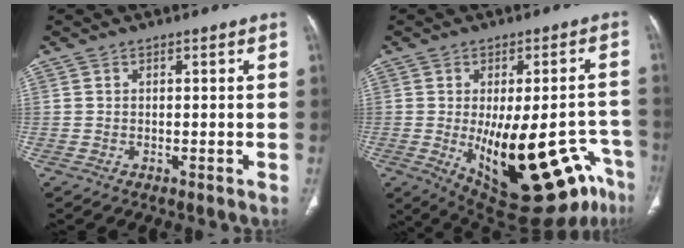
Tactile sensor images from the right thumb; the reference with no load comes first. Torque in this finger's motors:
{"motor_torque": [3.21, 1.80, 1.86, -0.24, 0.49]}